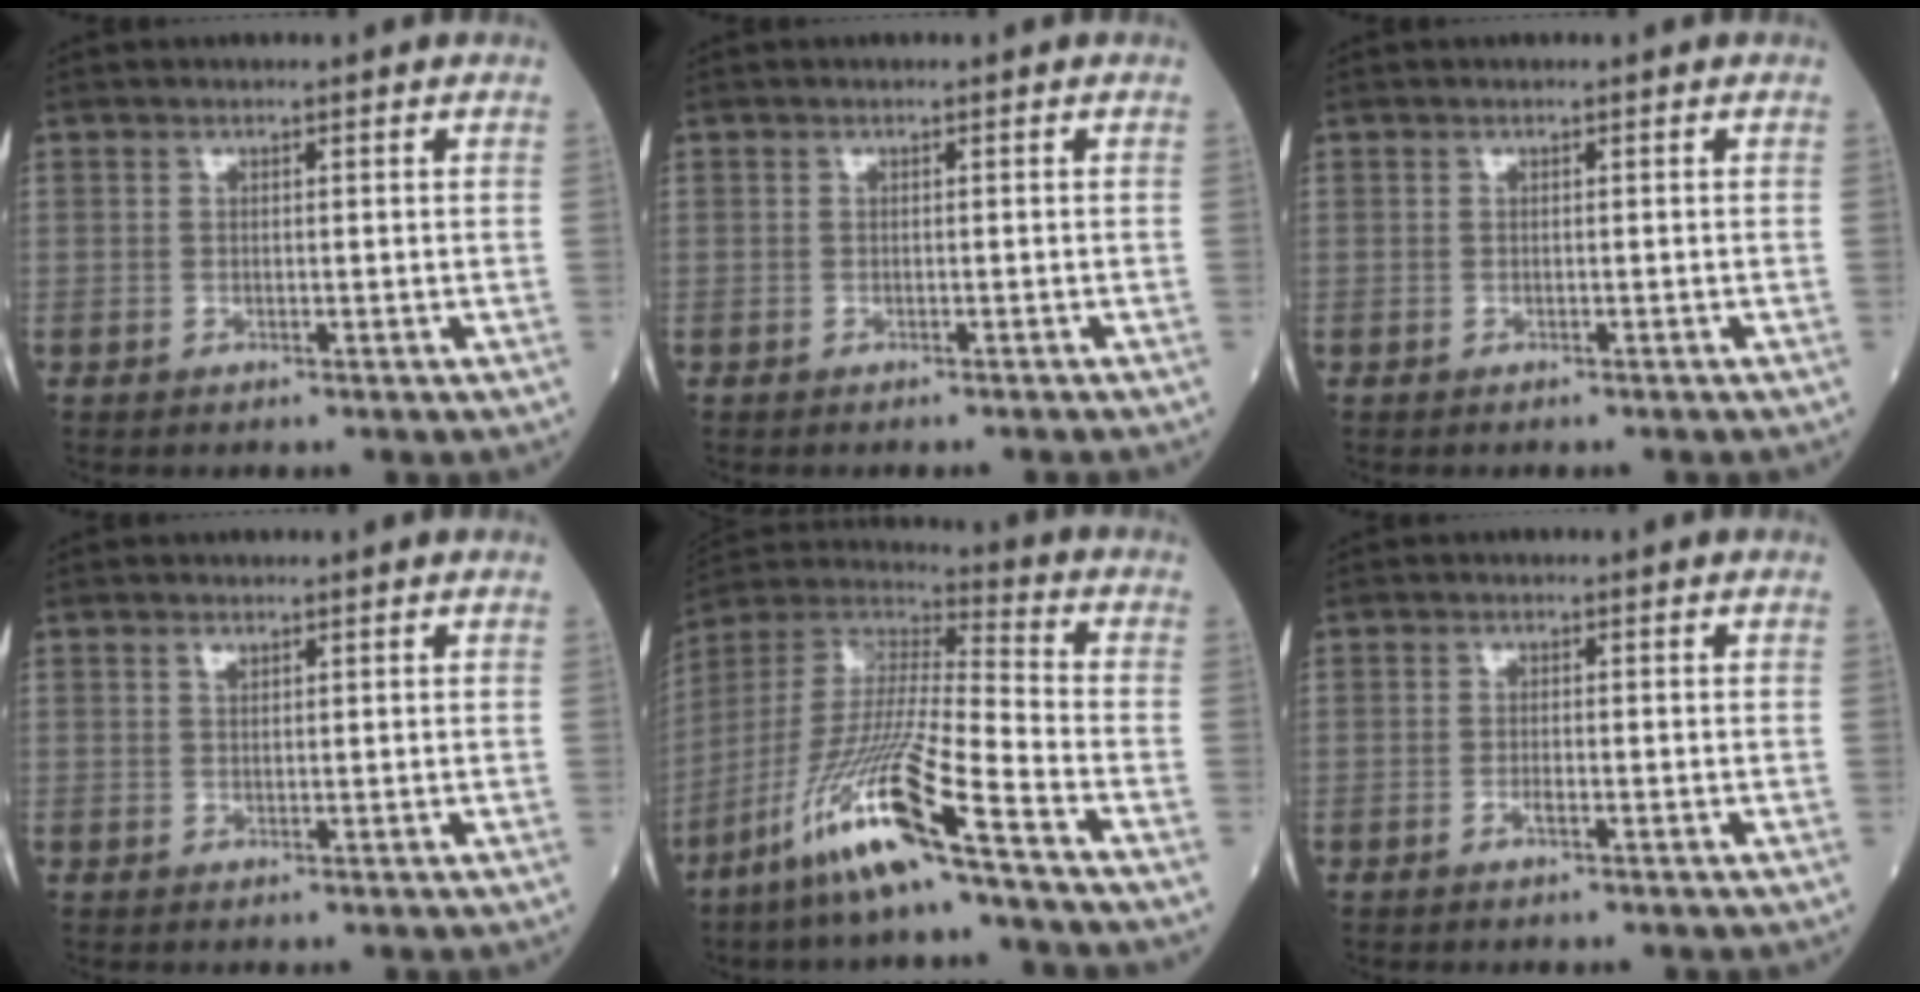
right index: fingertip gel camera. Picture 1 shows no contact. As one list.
[{"total": 1.8, "force": [-1.7, -0.3, 0.6], "torque": [-0.007, 0.001, -0.022]}, {"total": 0.7, "force": [-0.6, -0.1, 0.2], "torque": [0.001, 0.001, -0.011]}, {"total": 1.0, "force": [0.7, 0.5, 0.5], "torque": [-0.010, -0.001, 0.011]}, {"total": 16.0, "force": [-9.3, -0.3, 13.0], "torque": [-0.277, -0.025, -0.184]}, {"total": 1.2, "force": [-0.6, 0.2, 1.0], "torque": [-0.023, 0.000, -0.012]}]